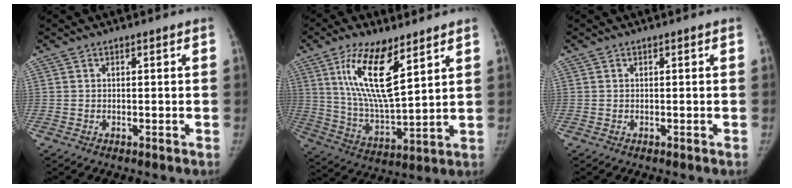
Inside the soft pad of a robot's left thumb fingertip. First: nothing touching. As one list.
[{"total": 15.6, "force": [7.8, 5.1, 12.5], "torque": [-0.222, -0.043, 0.153]}, {"total": 0.0}]